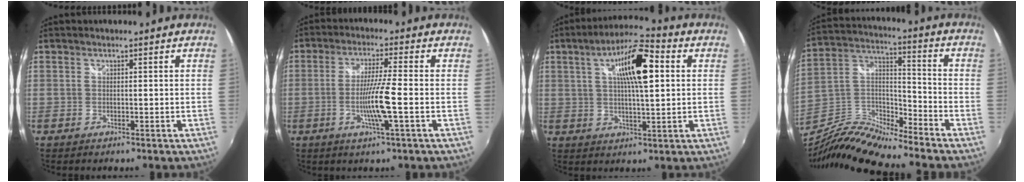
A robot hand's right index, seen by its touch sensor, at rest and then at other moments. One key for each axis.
{"total": 7.5, "fx": -2.1, "fy": -0.8, "fz": 7.2, "tx": -0.135, "ty": -0.011, "tz": -0.040}
{"total": 12.1, "fx": 3.3, "fy": 3.2, "fz": 11.2, "tx": -0.187, "ty": 0.020, "tz": 0.049}
{"total": 12.2, "fx": -10.7, "fy": 0.9, "fz": 5.7, "tx": -0.133, "ty": 0.005, "tz": -0.222}